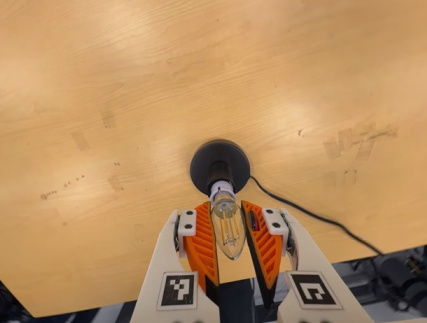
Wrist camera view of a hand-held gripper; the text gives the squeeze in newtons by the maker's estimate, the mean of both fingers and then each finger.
{"total": 11.4, "left": 10.8, "right": 12.1}